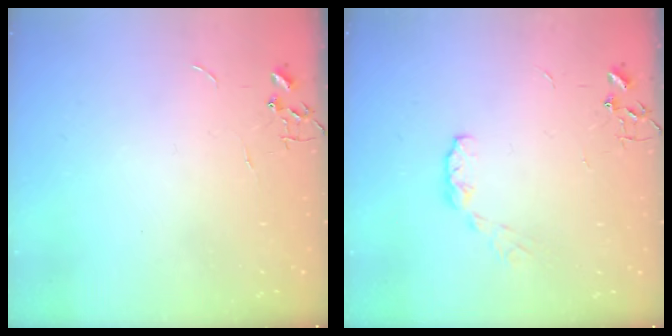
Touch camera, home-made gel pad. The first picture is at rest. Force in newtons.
{"total": 5.5, "press": 5.5, "slide": 0.5}